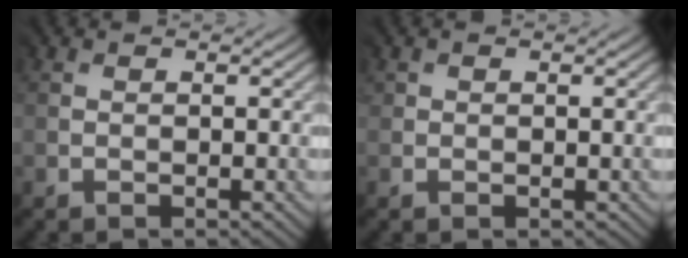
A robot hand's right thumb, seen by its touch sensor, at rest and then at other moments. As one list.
[{"total": 1.2, "force": [0.8, 0.9, 0.2], "torque": [0.000, 0.001, 0.009]}]